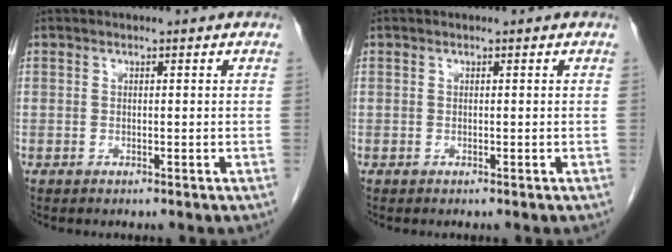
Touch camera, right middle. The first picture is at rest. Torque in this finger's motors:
{"motor_torque": [0.18, 0.02, 0.00, 0.01]}